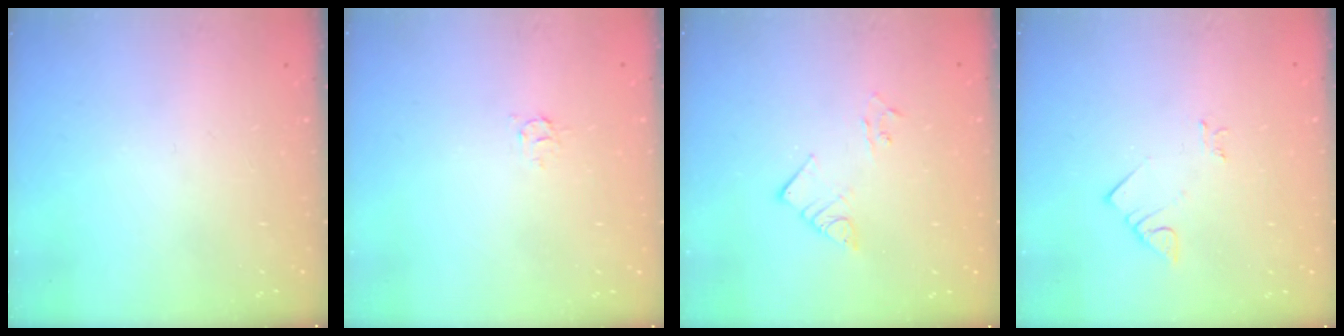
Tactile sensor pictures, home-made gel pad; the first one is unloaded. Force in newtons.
{"total": 3.6, "press": 3.6, "slide": 0.3}
{"total": 4.3, "press": 4.3, "slide": 0.1}
{"total": 2.3, "press": 2.3, "slide": 0.3}